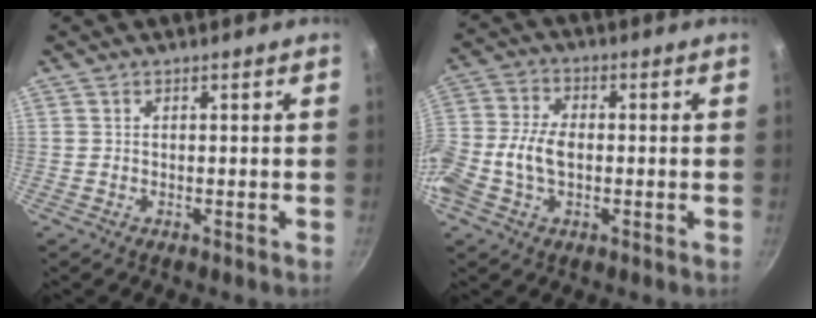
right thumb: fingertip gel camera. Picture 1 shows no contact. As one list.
[{"total": 9.7, "force": [-1.7, 6.1, 7.4], "torque": [-0.155, 0.022, -0.047]}]